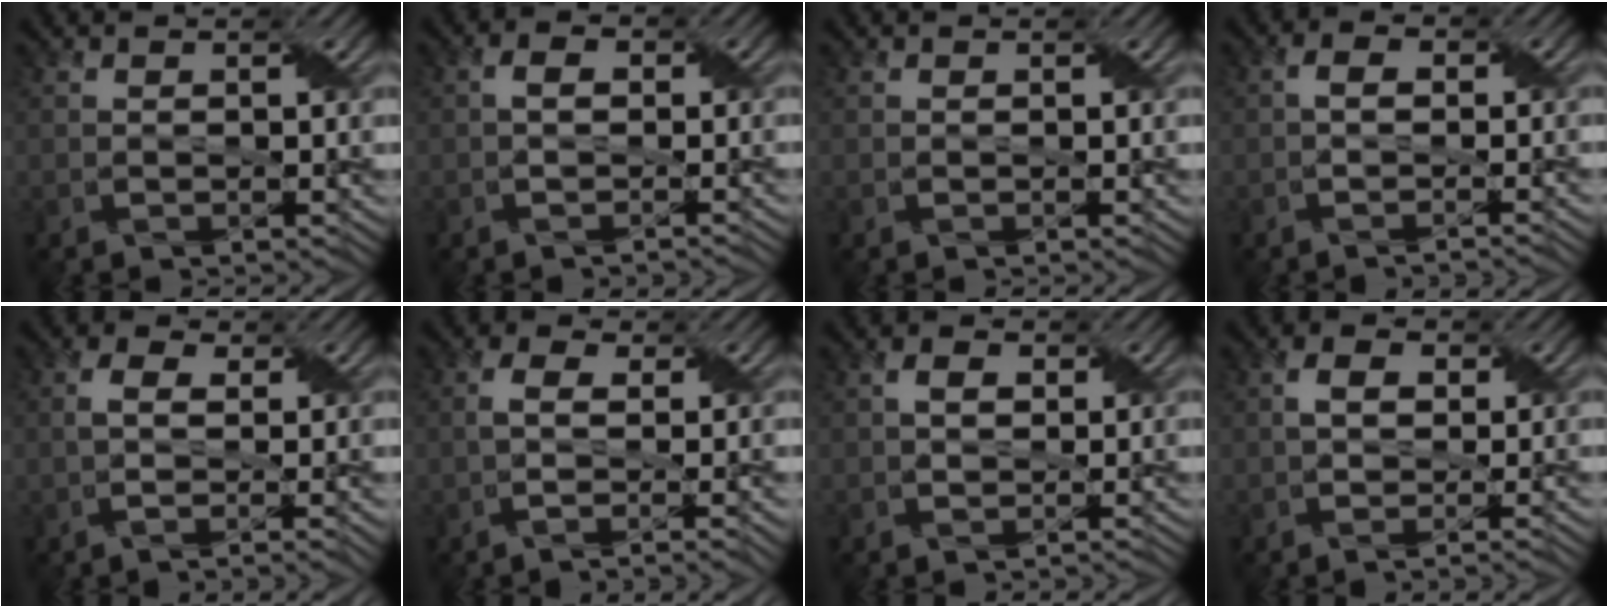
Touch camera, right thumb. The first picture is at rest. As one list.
[{"total": 2.0, "force": [-0.8, 1.1, 1.5], "torque": [-0.026, 0.004, -0.017]}, {"total": 0.0}, {"total": 2.2, "force": [-1.1, 0.7, 1.8], "torque": [-0.033, 0.004, -0.027]}, {"total": 3.3, "force": [-0.5, 1.2, 3.0], "torque": [-0.053, 0.004, -0.016]}, {"total": 3.9, "force": [-0.9, 1.3, 3.5], "torque": [-0.056, 0.003, -0.023]}, {"total": 2.3, "force": [-0.5, 1.8, 1.4], "torque": [-0.026, -0.001, -0.011]}, {"total": 3.4, "force": [-0.8, 1.9, 2.7], "torque": [-0.045, 0.000, -0.017]}]